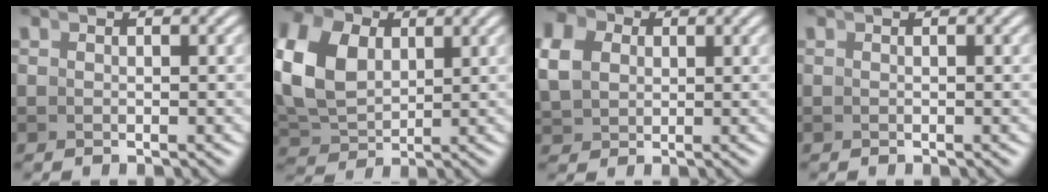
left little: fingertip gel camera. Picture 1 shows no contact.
{"total": 8.1, "force": [1.4, 6.4, 4.8], "torque": [-0.119, -0.016, 0.034]}
{"total": 4.9, "force": [1.7, 3.9, 2.4], "torque": [-0.055, 0.001, 0.033]}
{"total": 0.0}